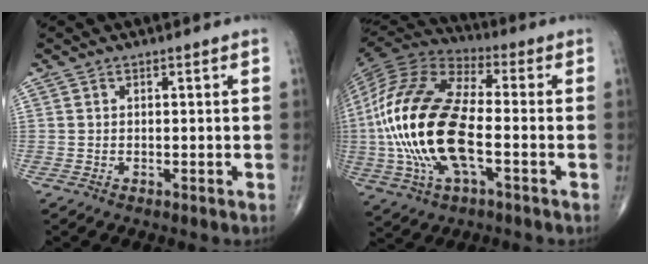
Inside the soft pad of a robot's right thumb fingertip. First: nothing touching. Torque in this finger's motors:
{"motor_torque": [2.39, 2.42, 2.77, 0.00, 0.45]}